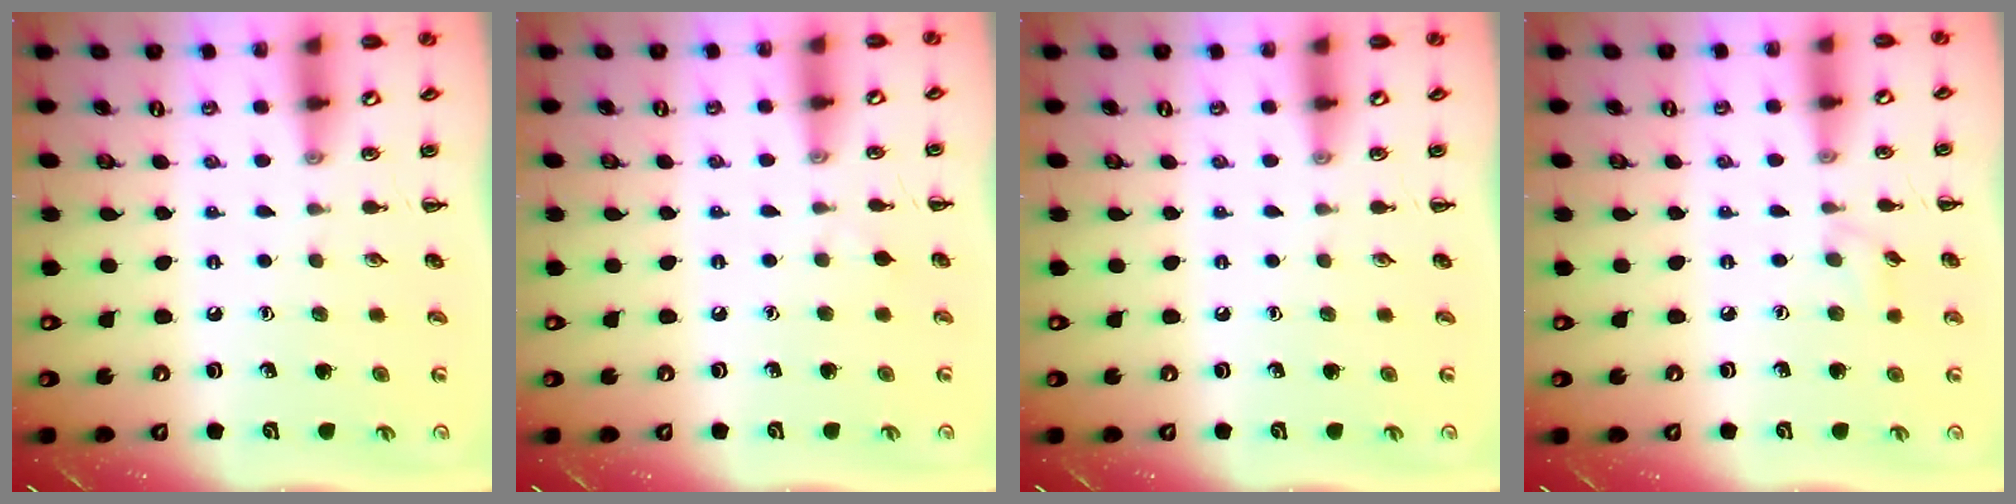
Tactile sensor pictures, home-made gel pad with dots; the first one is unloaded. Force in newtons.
{"total": 2.6, "press": 2.3, "slide": 1.1}
{"total": 0.0}
{"total": 3.2, "press": 2.9, "slide": 1.3}